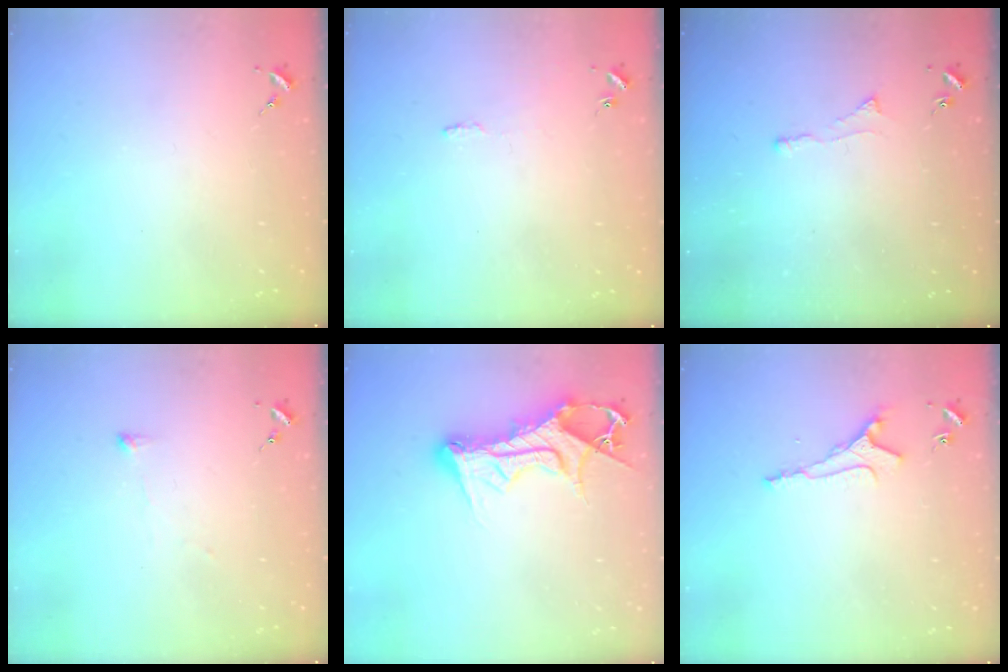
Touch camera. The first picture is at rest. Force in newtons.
{"total": 3.8, "press": 3.8, "slide": 0.4}
{"total": 3.1, "press": 3.1, "slide": 0.6}
{"total": 2.8, "press": 2.7, "slide": 0.5}
{"total": 13.7, "press": 13.7, "slide": 1.4}
{"total": 6.0, "press": 6.0, "slide": 0.9}